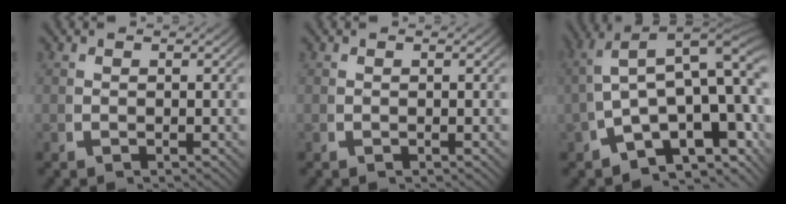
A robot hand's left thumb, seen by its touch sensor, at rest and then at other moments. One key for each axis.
{"total": 0.0}
{"total": 16.2, "fx": -1.3, "fy": 10.8, "fz": 12.0, "tx": -0.209, "ty": -0.038, "tz": -0.018}